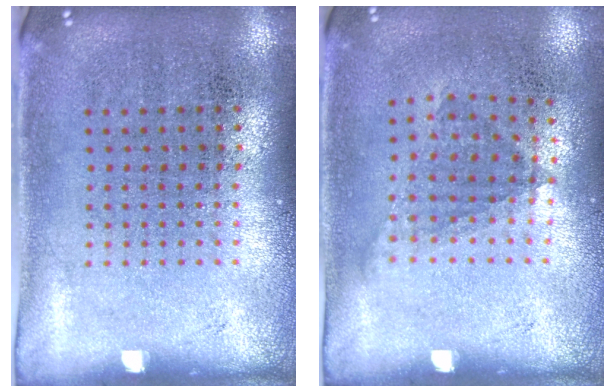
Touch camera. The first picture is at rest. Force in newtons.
{"total": 1.1, "press": 0.8, "slide": 0.7}